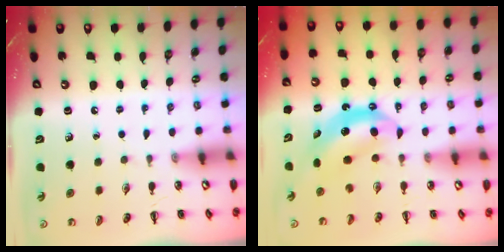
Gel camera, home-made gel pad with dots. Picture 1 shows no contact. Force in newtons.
{"total": 6.1, "press": 6.1, "slide": 0.6}